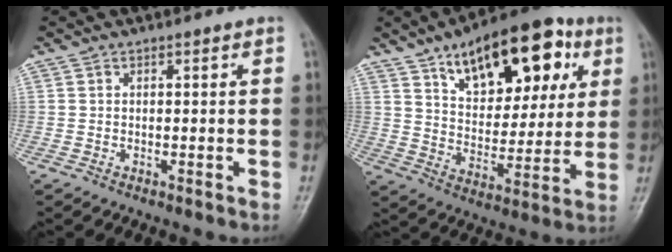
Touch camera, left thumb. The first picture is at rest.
{"total": 21.8, "force": [10.3, 11.1, 15.7], "torque": [-0.185, -0.021, 0.162]}